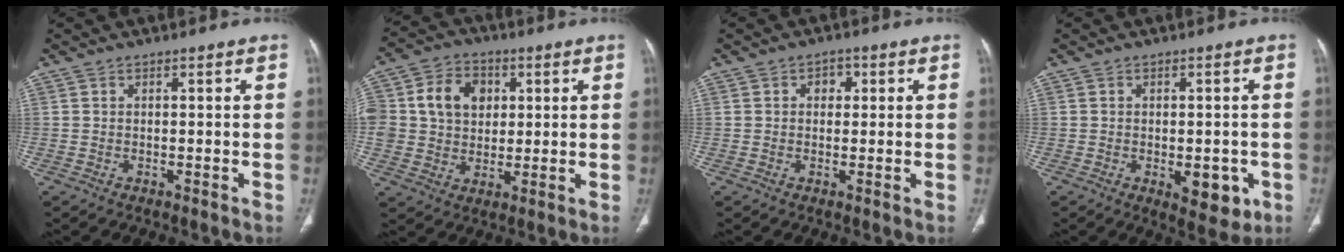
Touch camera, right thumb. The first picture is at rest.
{"total": 16.1, "force": [3.4, 13.1, 8.8], "torque": [-0.163, 0.020, 0.065]}
{"total": 2.5, "force": [0.6, 2.0, 1.4], "torque": [-0.005, 0.004, 0.005]}
{"total": 7.0, "force": [-2.1, 3.7, 5.6], "torque": [-0.050, 0.000, -0.015]}